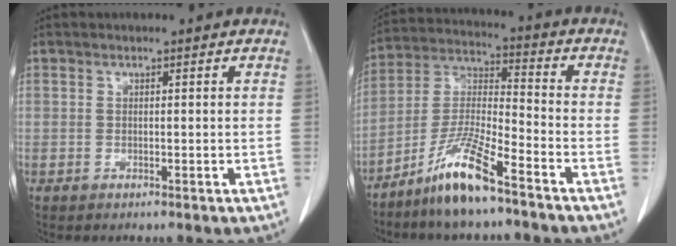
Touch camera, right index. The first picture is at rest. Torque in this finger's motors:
{"motor_torque": [0.84, -0.78, 0.38, 0.12]}